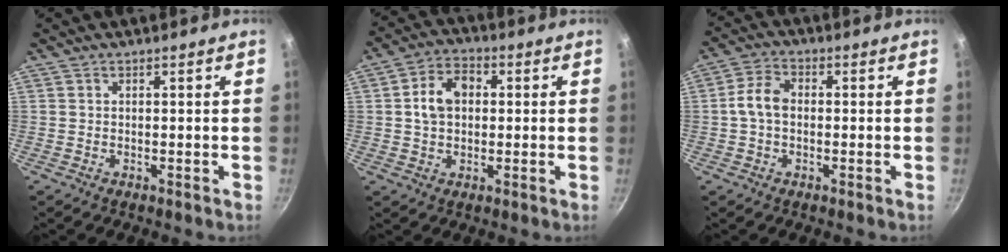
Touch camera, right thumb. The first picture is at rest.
{"total": 8.4, "force": [1.1, 6.1, 5.6], "torque": [-0.076, 0.016, 0.011]}
{"total": 5.8, "force": [-0.3, 4.0, 4.1], "torque": [-0.077, 0.023, -0.014]}